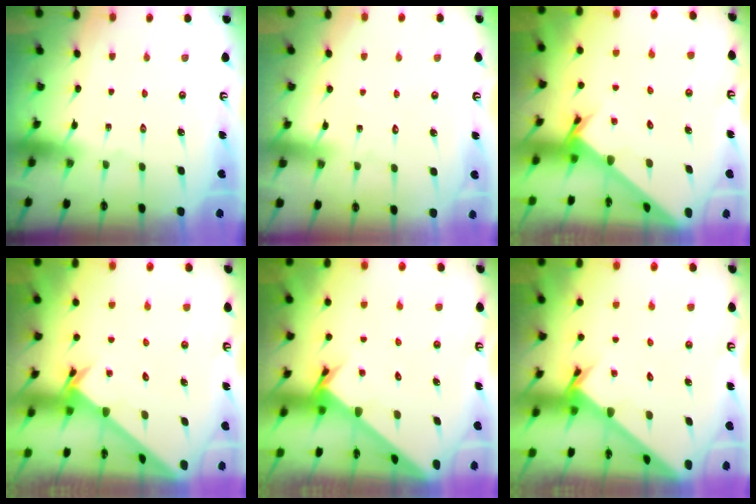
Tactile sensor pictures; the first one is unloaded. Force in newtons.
{"total": 2.2, "press": 2.2, "slide": 0.2}
{"total": 2.4, "press": 2.4, "slide": 0.2}
{"total": 2.6, "press": 2.6, "slide": 0.2}
{"total": 2.6, "press": 2.6, "slide": 0.3}
{"total": 2.5, "press": 2.5, "slide": 0.1}